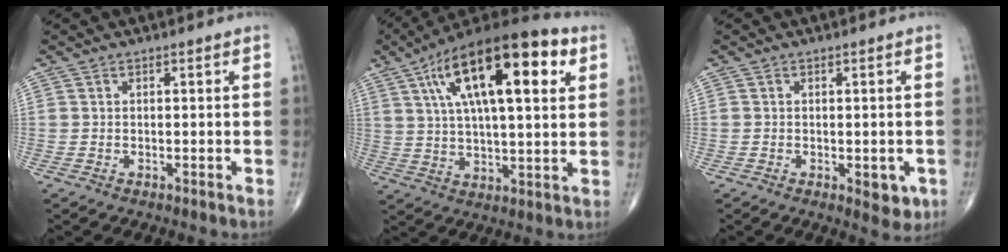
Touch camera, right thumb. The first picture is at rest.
{"total": 23.0, "force": [8.7, 8.1, 19.7], "torque": [-0.323, 0.003, 0.136]}
{"total": 4.1, "force": [-1.1, 2.2, 3.2], "torque": [-0.023, -0.005, -0.010]}